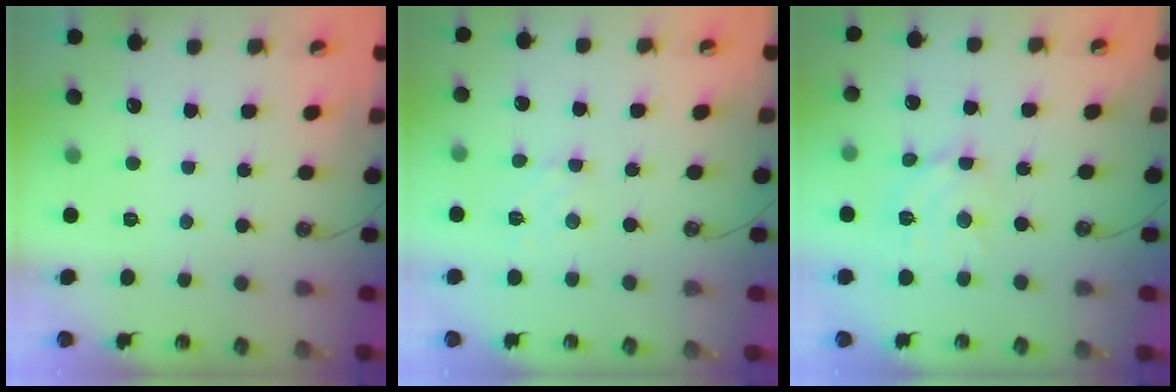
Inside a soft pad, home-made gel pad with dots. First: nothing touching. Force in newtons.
{"total": 5.6, "press": 5.5, "slide": 0.6}
{"total": 9.7, "press": 9.6, "slide": 0.6}